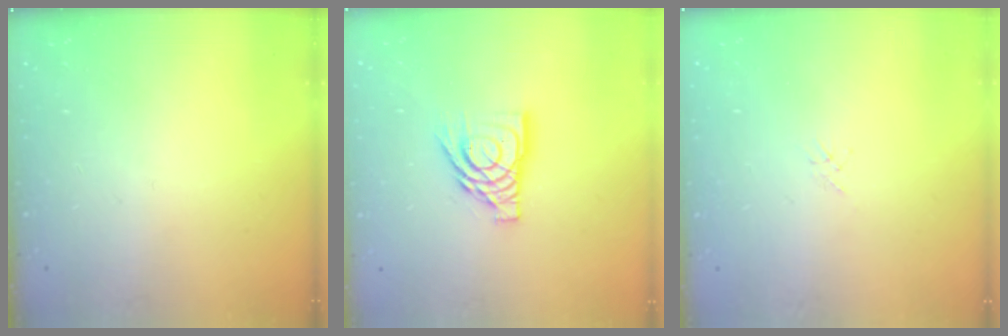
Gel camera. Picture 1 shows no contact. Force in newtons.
{"total": 12.9, "press": 12.8, "slide": 1.6}
{"total": 1.3, "press": 1.2, "slide": 0.3}